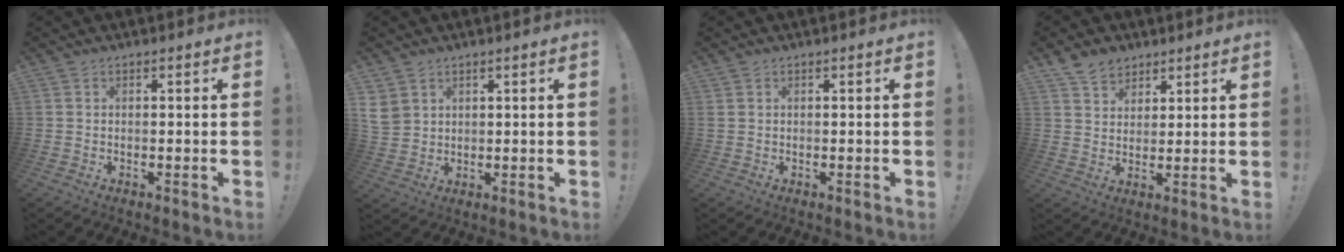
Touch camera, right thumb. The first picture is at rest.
{"total": 5.0, "force": [2.6, 3.9, 1.8], "torque": [-0.033, -0.014, 0.054]}
{"total": 0.0}
{"total": 7.0, "force": [4.8, 4.9, 1.5], "torque": [-0.025, -0.025, 0.095]}